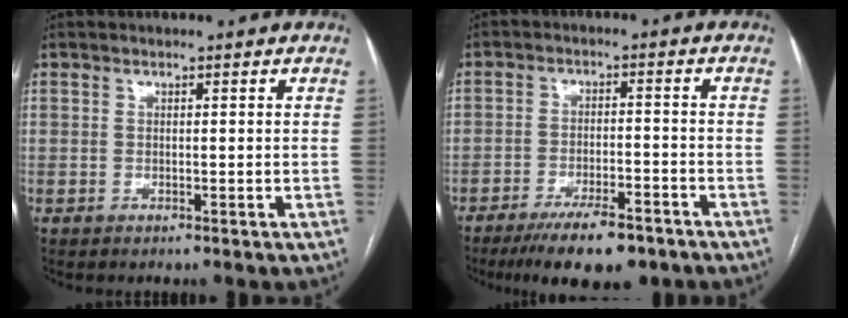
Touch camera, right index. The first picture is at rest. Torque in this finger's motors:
{"motor_torque": [0.17, -0.01, -0.20, -0.04]}